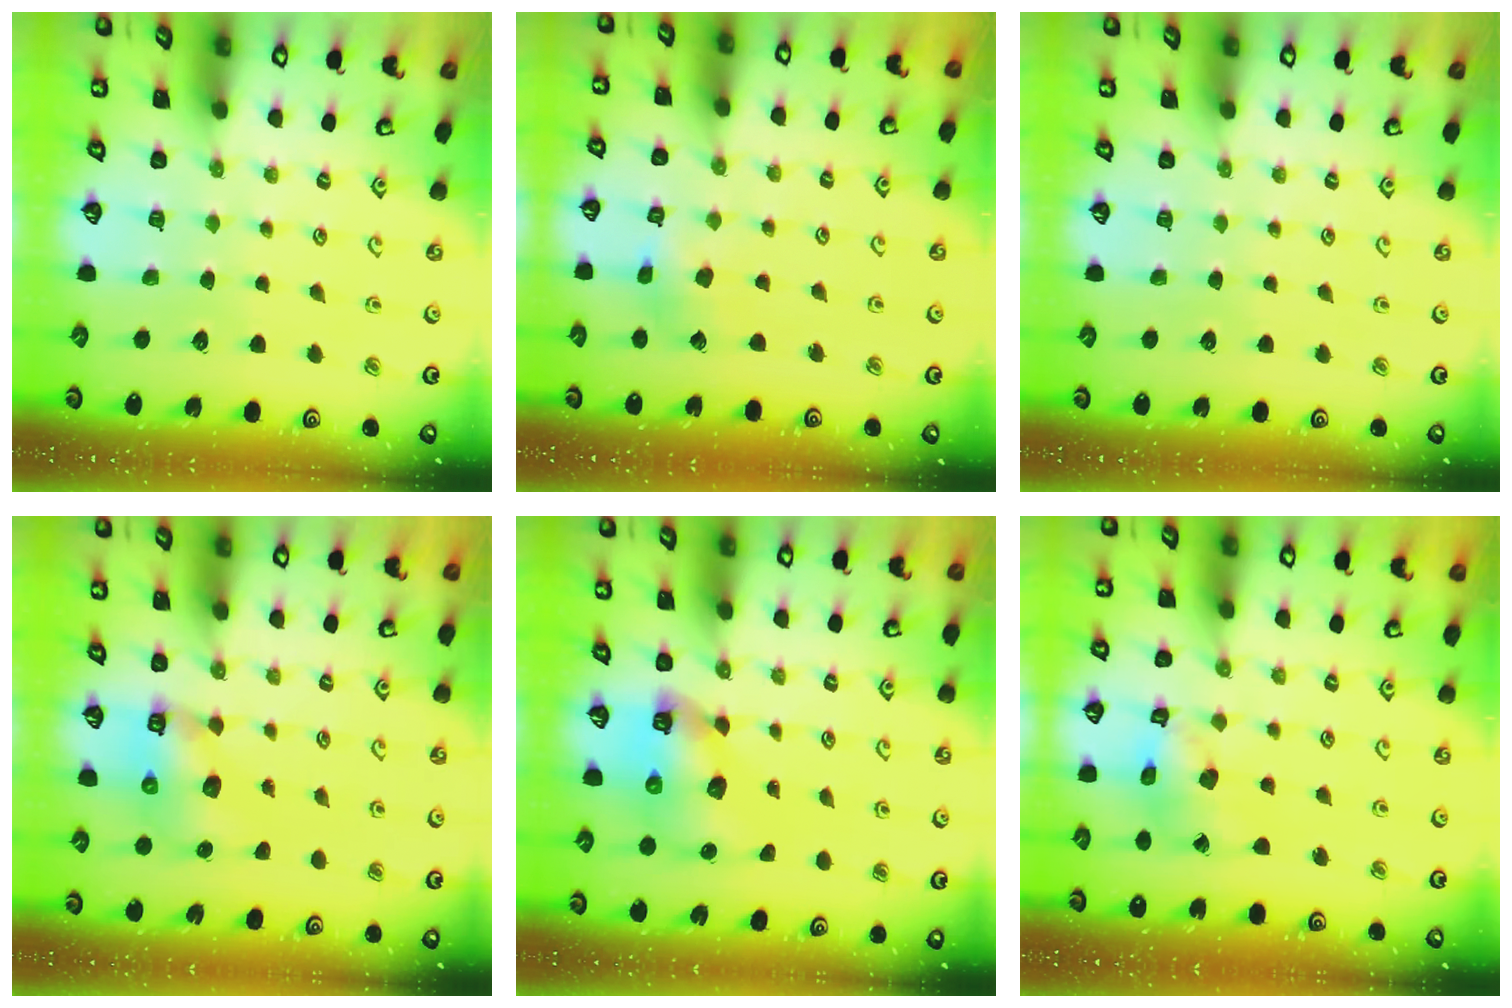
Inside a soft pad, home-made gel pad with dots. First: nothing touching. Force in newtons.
{"total": 3.6, "press": 3.6, "slide": 0.4}
{"total": 0.0}
{"total": 6.8, "press": 6.7, "slide": 0.9}
{"total": 8.9, "press": 8.9, "slide": 1.1}
{"total": 10.8, "press": 10.7, "slide": 1.1}